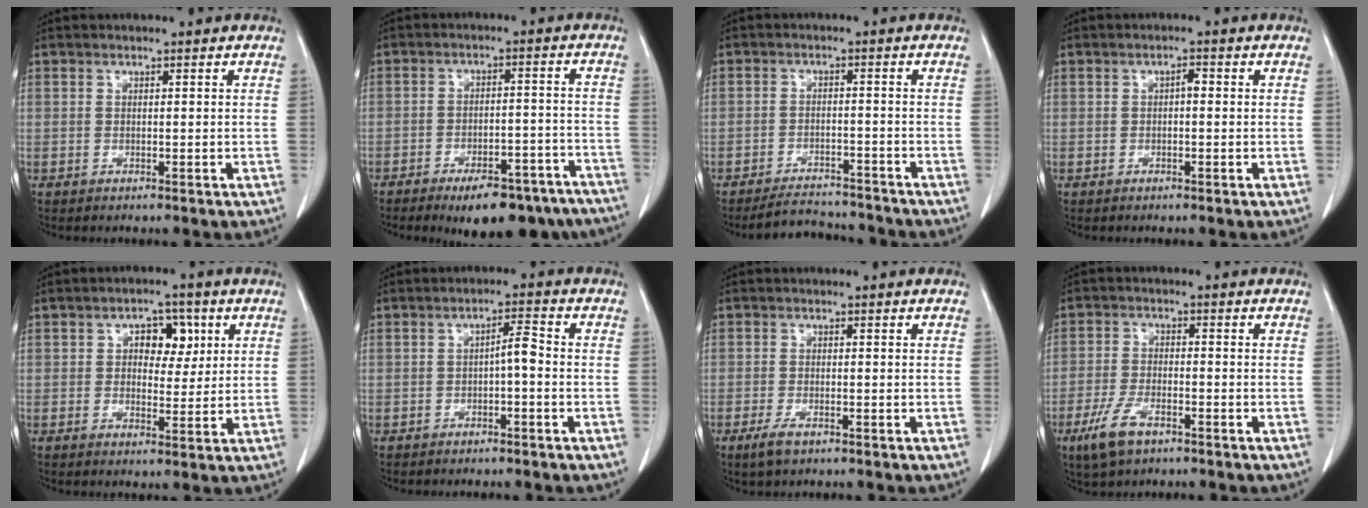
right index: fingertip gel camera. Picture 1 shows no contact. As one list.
[{"total": 14.8, "force": [-11.8, 5.0, 7.4], "torque": [-0.058, 0.028, -0.159]}, {"total": 6.5, "force": [-6.2, 1.8, 0.4], "torque": [-0.001, 0.004, -0.095]}, {"total": 1.2, "force": [0.0, 0.5, 1.1], "torque": [-0.016, 0.004, -0.001]}, {"total": 5.5, "force": [1.8, 3.4, 4.0], "torque": [-0.051, 0.014, 0.026]}, {"total": 2.9, "force": [-0.7, 0.5, 2.7], "torque": [-0.042, 0.008, -0.012]}, {"total": 2.8, "force": [-1.7, 0.9, 2.0], "torque": [-0.043, -0.004, -0.029]}, {"total": 6.4, "force": [-3.9, 2.3, 4.5], "torque": [-0.100, -0.010, -0.070]}]